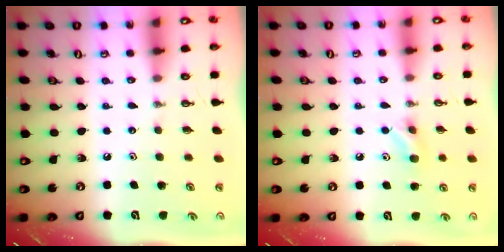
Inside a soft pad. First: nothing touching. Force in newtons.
{"total": 5.7, "press": 5.5, "slide": 1.5}